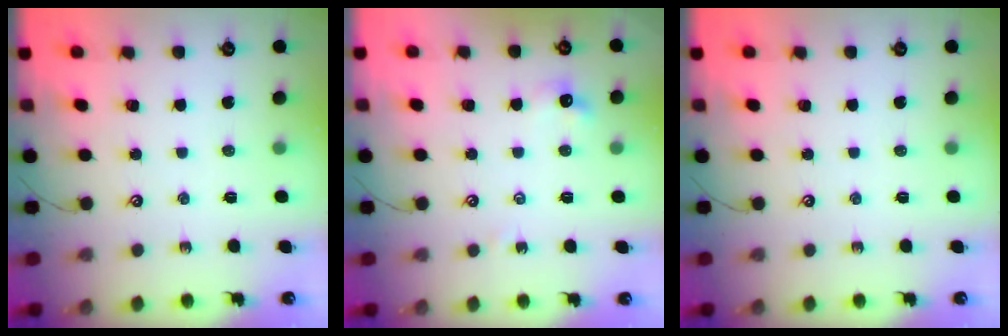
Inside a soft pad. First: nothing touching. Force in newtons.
{"total": 5.8, "press": 5.8, "slide": 0.8}
{"total": 0.0}